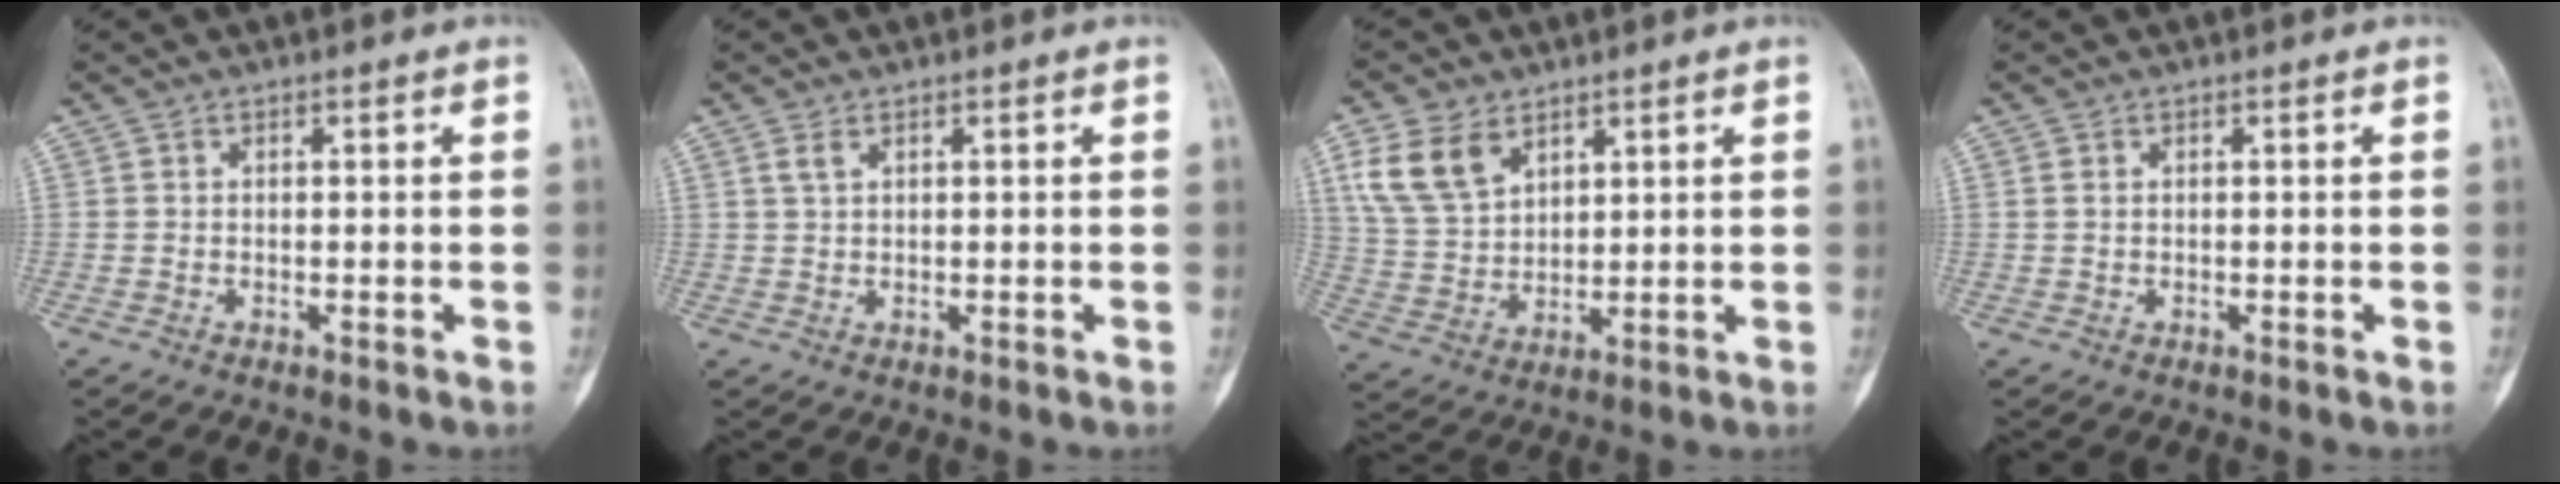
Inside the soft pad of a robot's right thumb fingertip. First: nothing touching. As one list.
[{"total": 1.6, "force": [0.9, 0.7, 1.0], "torque": [-0.023, 0.003, 0.023]}, {"total": 10.2, "force": [5.3, 6.4, 5.8], "torque": [-0.105, -0.014, 0.116]}, {"total": 0.8, "force": [0.3, 0.5, 0.5], "torque": [-0.014, 0.004, 0.008]}]